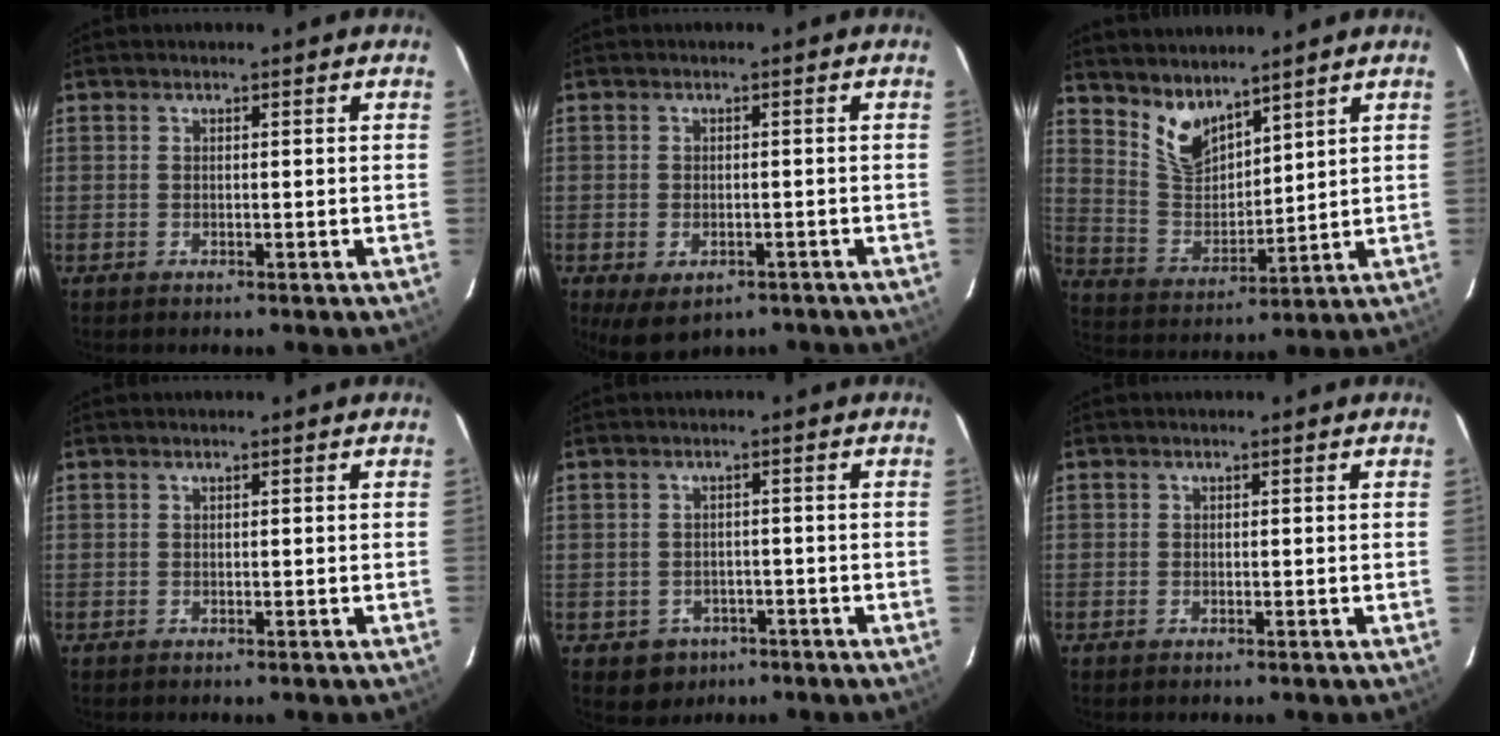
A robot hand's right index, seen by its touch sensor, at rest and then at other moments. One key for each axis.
{"total": 6.5, "fx": -3.7, "fy": 3.7, "fz": 3.8, "tx": -0.066, "ty": -0.017, "tz": -0.044}
{"total": 8.5, "fx": 6.7, "fy": 3.6, "fz": 3.8, "tx": -0.071, "ty": -0.002, "tz": 0.139}
{"total": 0.0}
{"total": 4.6, "fx": -1.9, "fy": 4.1, "fz": 0.7, "tx": -0.022, "ty": 0.012, "tz": -0.018}
{"total": 0.0}